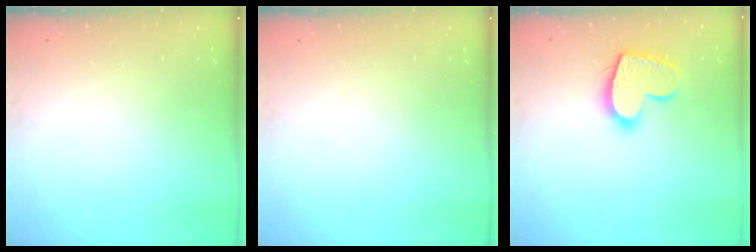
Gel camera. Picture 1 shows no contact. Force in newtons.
{"total": 0.0}
{"total": 14.3, "press": 14.3, "slide": 1.1}